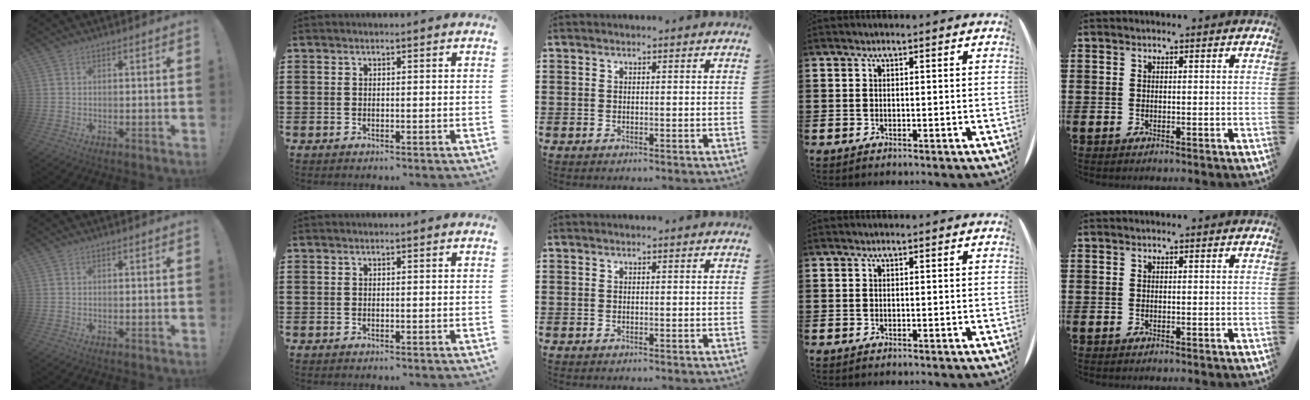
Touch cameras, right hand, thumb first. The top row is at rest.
{}